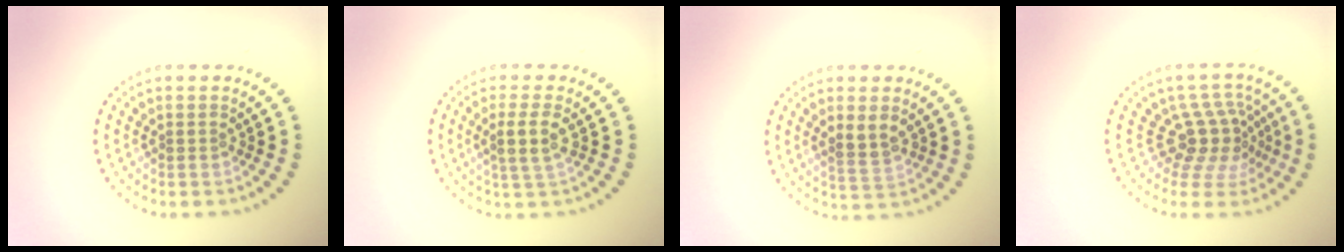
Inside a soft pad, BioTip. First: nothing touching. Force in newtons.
{"total": 2.7, "press": 2.3, "slide": 1.4}
{"total": 2.6, "press": 2.5, "slide": 0.7}
{"total": 4.3, "press": 3.1, "slide": 3.0}